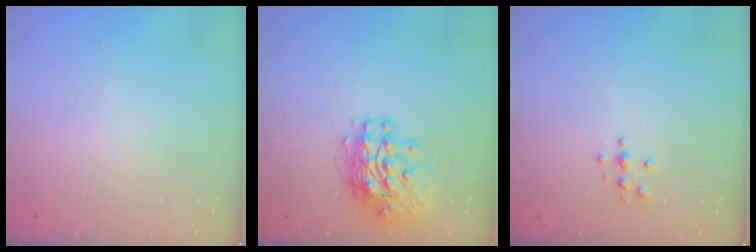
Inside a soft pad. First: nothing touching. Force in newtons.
{"total": 12.3, "press": 12.2, "slide": 1.1}
{"total": 3.2, "press": 3.2, "slide": 0.5}